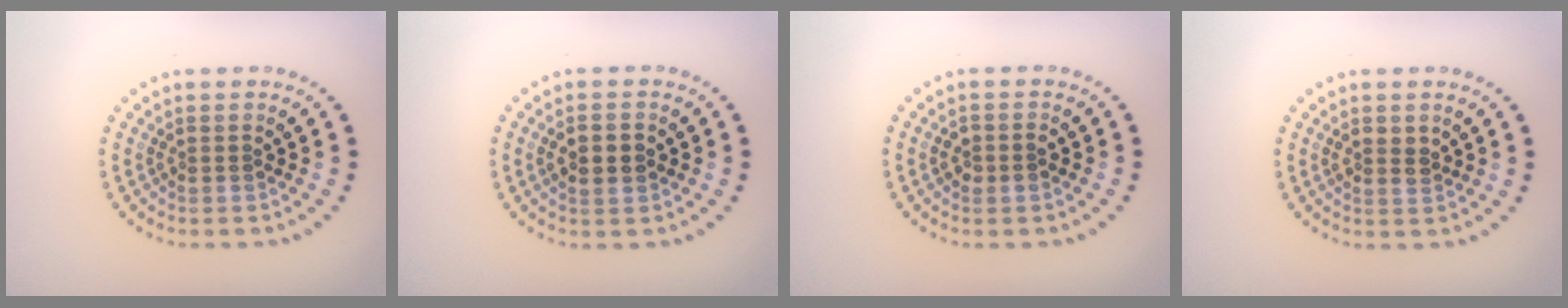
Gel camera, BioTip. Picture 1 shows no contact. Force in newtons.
{"total": 2.3, "press": 2.3, "slide": 0.2}
{"total": 1.4, "press": 1.4, "slide": 0.2}
{"total": 1.4, "press": 1.3, "slide": 0.4}